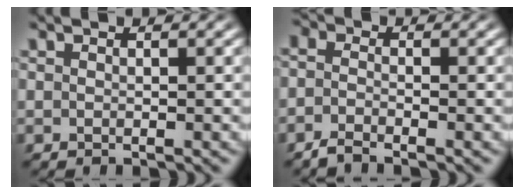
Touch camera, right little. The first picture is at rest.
{"total": 1.9, "force": [-1.6, 0.8, 0.5], "torque": [-0.017, -0.010, -0.031]}